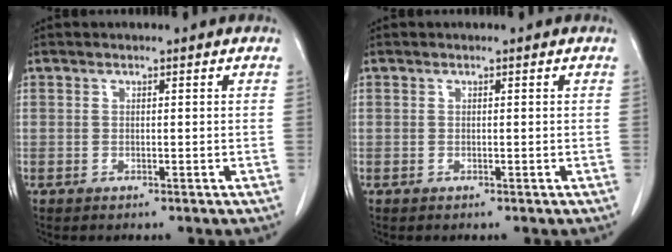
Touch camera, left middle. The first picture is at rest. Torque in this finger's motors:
{"motor_torque": [0.26, -0.26, 0.00, 0.01]}